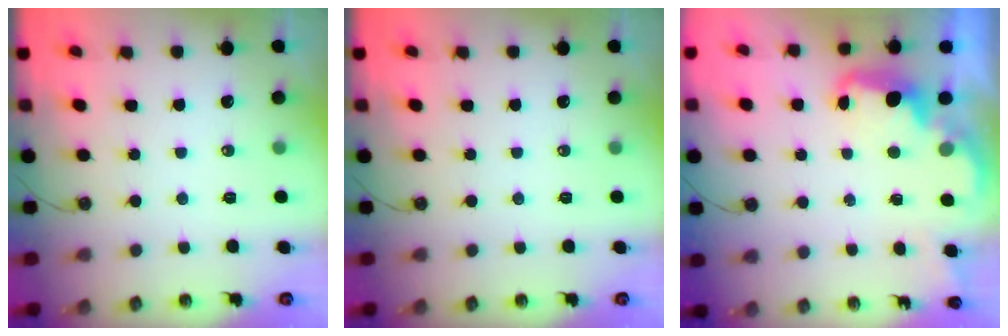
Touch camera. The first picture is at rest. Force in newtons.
{"total": 0.0}
{"total": 2.6, "press": 2.5, "slide": 0.7}